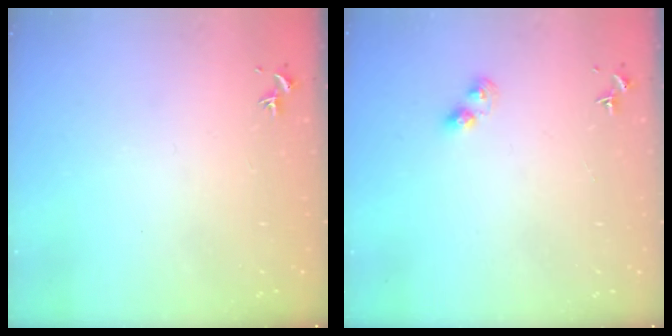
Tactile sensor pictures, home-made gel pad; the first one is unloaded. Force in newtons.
{"total": 3.9, "press": 3.9, "slide": 0.4}